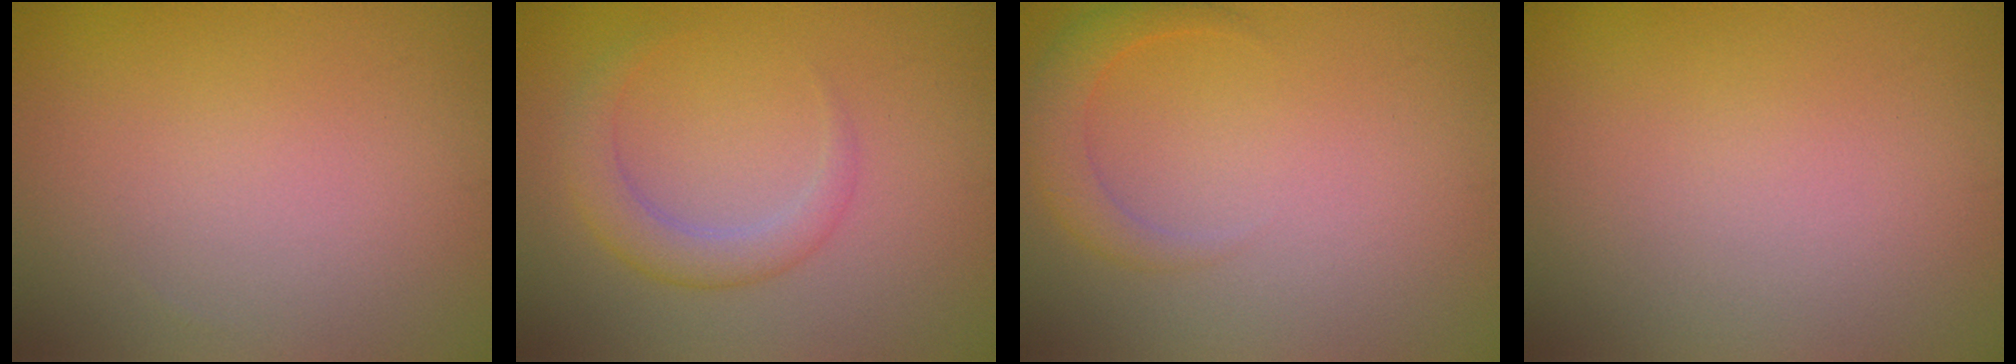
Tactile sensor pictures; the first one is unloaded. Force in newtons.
{"total": 2.8, "press": 2.8, "slide": 0.2}
{"total": 2.3, "press": 2.3, "slide": 0.2}
{"total": 0.0}